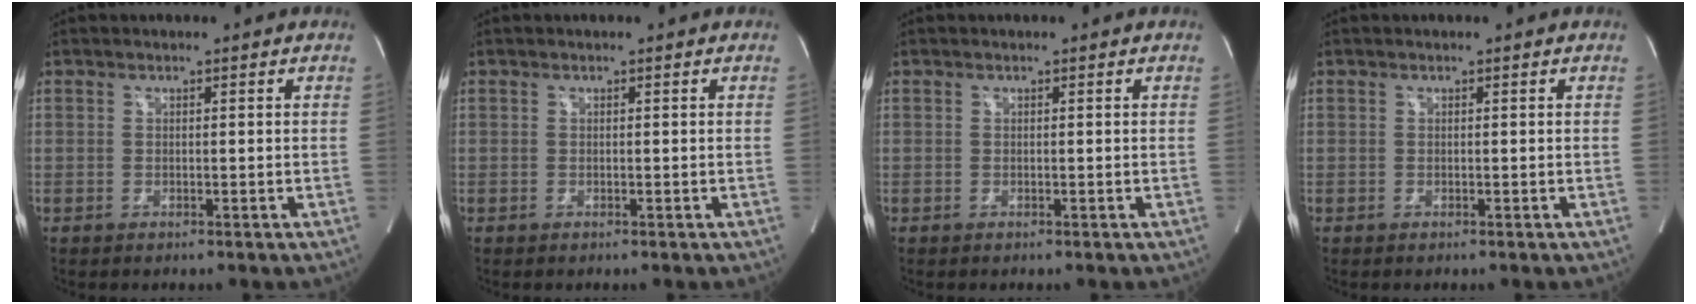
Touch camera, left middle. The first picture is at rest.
{"total": 0.0}
{"total": 0.0}
{"total": 0.0}